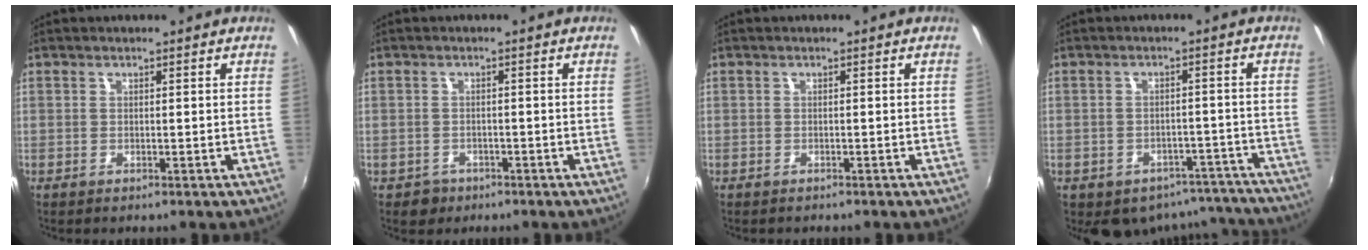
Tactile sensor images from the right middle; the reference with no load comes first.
{"total": 2.9, "force": [-1.6, 2.4, 0.5], "torque": [-0.020, -0.001, -0.021]}
{"total": 0.9, "force": [-0.8, 0.4, 0.2], "torque": [-0.008, -0.002, -0.012]}
{"total": 12.7, "force": [-10.3, 6.6, 3.4], "torque": [-0.064, 0.018, -0.105]}